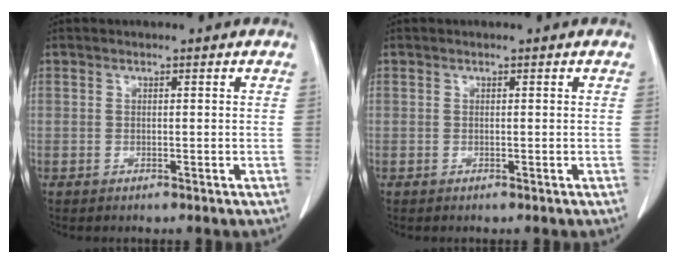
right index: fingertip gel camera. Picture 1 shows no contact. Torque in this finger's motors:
{"motor_torque": [0.00, 0.00, 0.00, 0.00]}